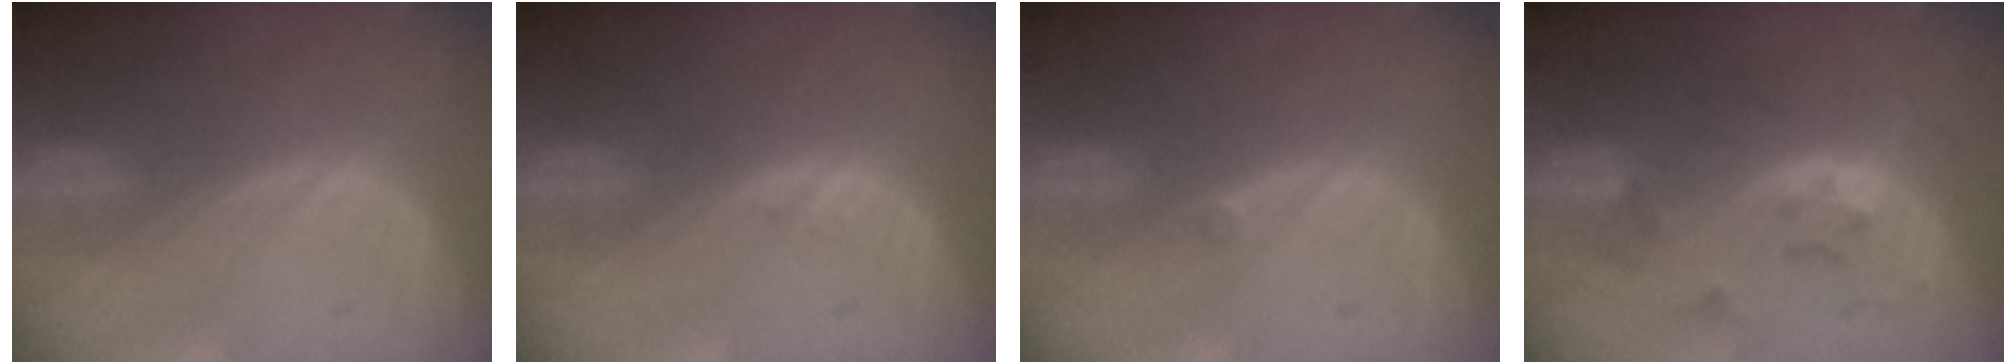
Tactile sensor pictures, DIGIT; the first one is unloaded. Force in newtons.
{"total": 0.8, "press": 0.6, "slide": 0.5}
{"total": 0.6, "press": 0.5, "slide": 0.3}
{"total": 5.7, "press": 5.3, "slide": 2.3}